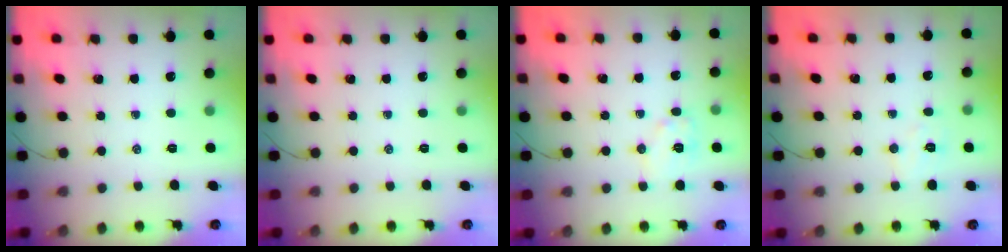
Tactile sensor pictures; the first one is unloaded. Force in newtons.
{"total": 0.0}
{"total": 7.7, "press": 7.6, "slide": 0.5}
{"total": 5.8, "press": 5.7, "slide": 1.2}